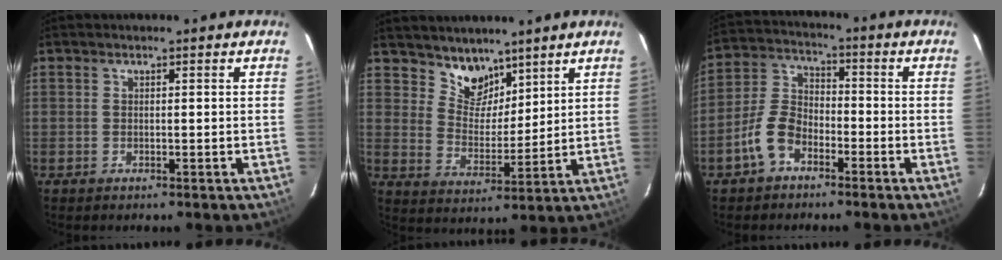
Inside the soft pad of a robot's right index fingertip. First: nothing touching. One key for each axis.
{"total": 7.5, "fx": 5.9, "fy": 4.1, "fz": 2.0, "tx": -0.025, "ty": -0.004, "tz": 0.111}
{"total": 8.1, "fx": -4.6, "fy": 5.0, "fz": 4.4, "tx": -0.096, "ty": 0.021, "tz": -0.092}